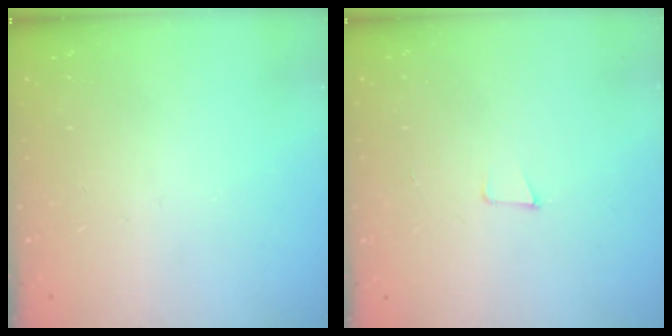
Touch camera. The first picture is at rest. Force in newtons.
{"total": 3.4, "press": 2.1, "slide": 2.7}